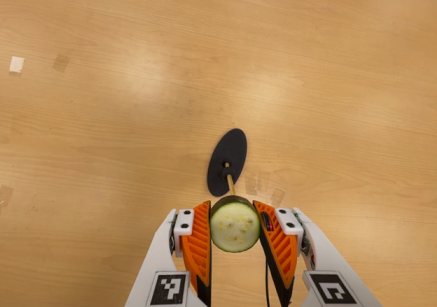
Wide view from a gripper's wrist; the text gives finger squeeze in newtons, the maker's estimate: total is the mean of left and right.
{"total": 8.6, "left": 7.5, "right": 9.7}